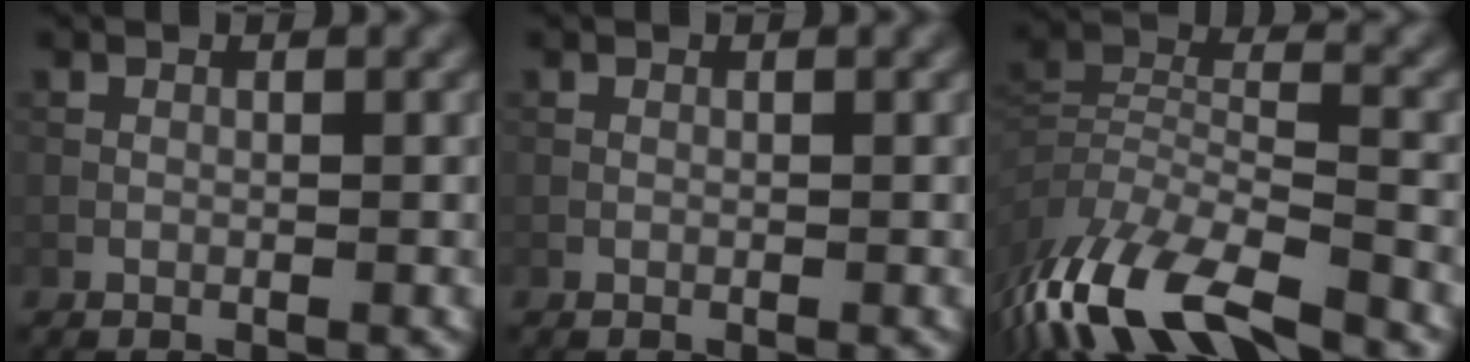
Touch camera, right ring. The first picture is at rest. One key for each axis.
{"total": 0.0}
{"total": 12.2, "fx": -8.6, "fy": 3.8, "fz": 7.7, "tx": -0.165, "ty": -0.012, "tz": -0.155}